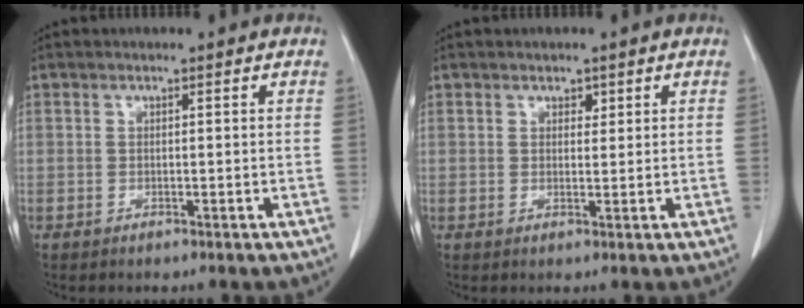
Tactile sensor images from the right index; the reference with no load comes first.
{"total": 1.7, "force": [0.9, 1.2, 0.8], "torque": [-0.016, 0.003, 0.018]}